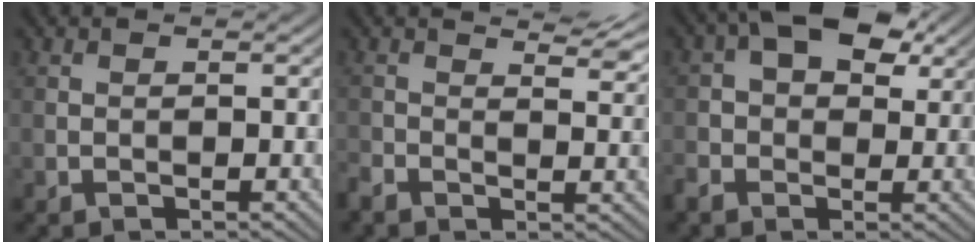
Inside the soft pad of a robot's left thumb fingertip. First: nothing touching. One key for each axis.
{"total": 4.3, "fx": 2.2, "fy": 1.9, "fz": 3.2, "tx": -0.063, "ty": 0.000, "tz": 0.029}
{"total": 7.9, "fx": 1.7, "fy": 5.4, "fz": 5.4, "tx": -0.108, "ty": 0.010, "tz": 0.021}